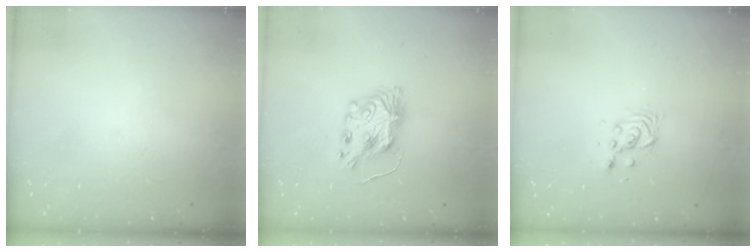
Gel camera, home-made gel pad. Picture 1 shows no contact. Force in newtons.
{"total": 8.6, "press": 8.6, "slide": 0.5}
{"total": 3.4, "press": 3.4, "slide": 0.4}